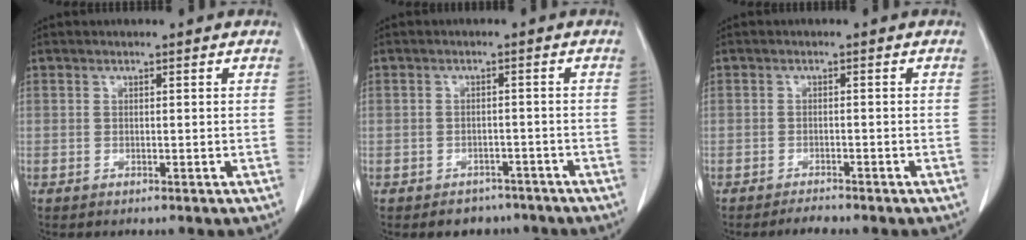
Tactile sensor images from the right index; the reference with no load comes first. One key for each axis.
{"total": 4.0, "fx": -3.1, "fy": 2.6, "fz": 0.3, "tx": -0.001, "ty": 0.013, "tz": -0.039}
{"total": 1.7, "fx": -1.7, "fy": 0.0, "fz": 0.4, "tx": -0.010, "ty": -0.005, "tz": -0.024}